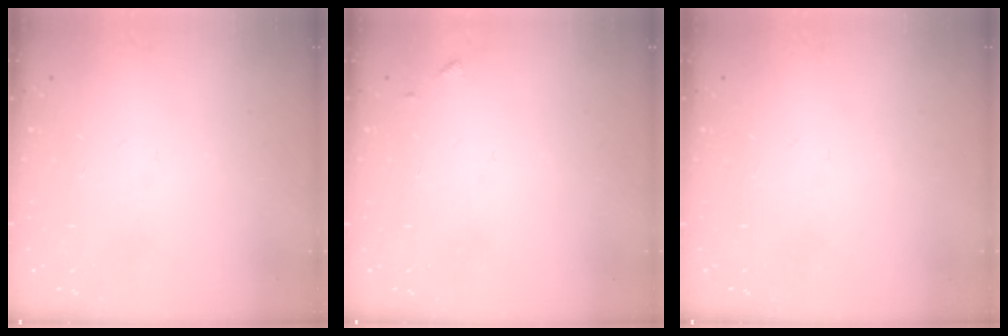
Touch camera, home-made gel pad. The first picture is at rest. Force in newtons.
{"total": 5.1, "press": 5.1, "slide": 0.5}
{"total": 0.0}